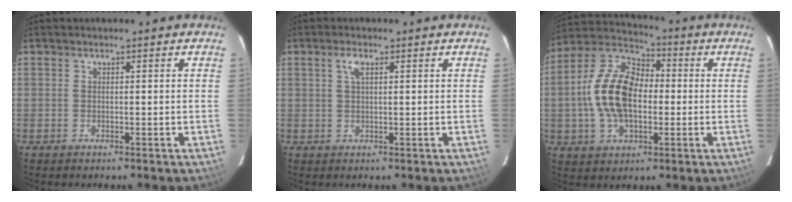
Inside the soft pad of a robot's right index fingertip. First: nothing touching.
{"total": 2.2, "force": [1.0, 0.8, 1.8], "torque": [-0.036, 0.006, 0.018]}
{"total": 15.3, "force": [-1.1, 9.2, 12.2], "torque": [-0.249, 0.018, -0.024]}